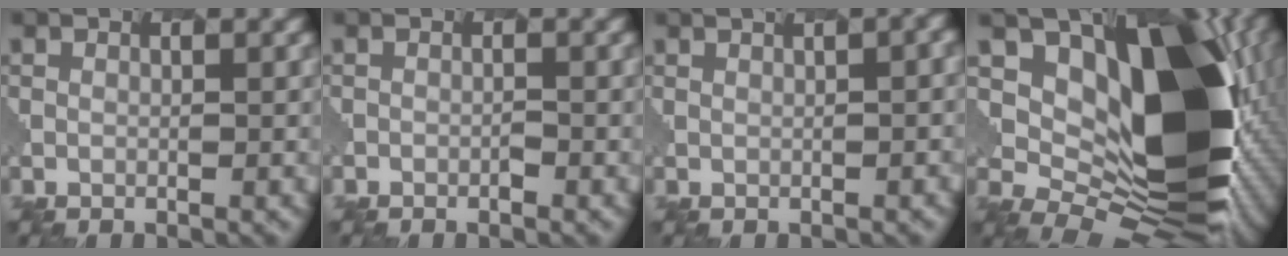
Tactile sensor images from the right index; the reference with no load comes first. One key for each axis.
{"total": 2.3, "fx": -1.3, "fy": -0.3, "fz": -1.8, "tx": -0.003, "ty": -0.006, "tz": -0.028}
{"total": 12.8, "fx": 3.6, "fy": 6.3, "fz": 10.6, "tx": -0.097, "ty": 0.067, "tz": 0.029}
{"total": 13.2, "fx": 2.5, "fy": 8.8, "fz": 9.5, "tx": -0.186, "ty": 0.008, "tz": 0.031}